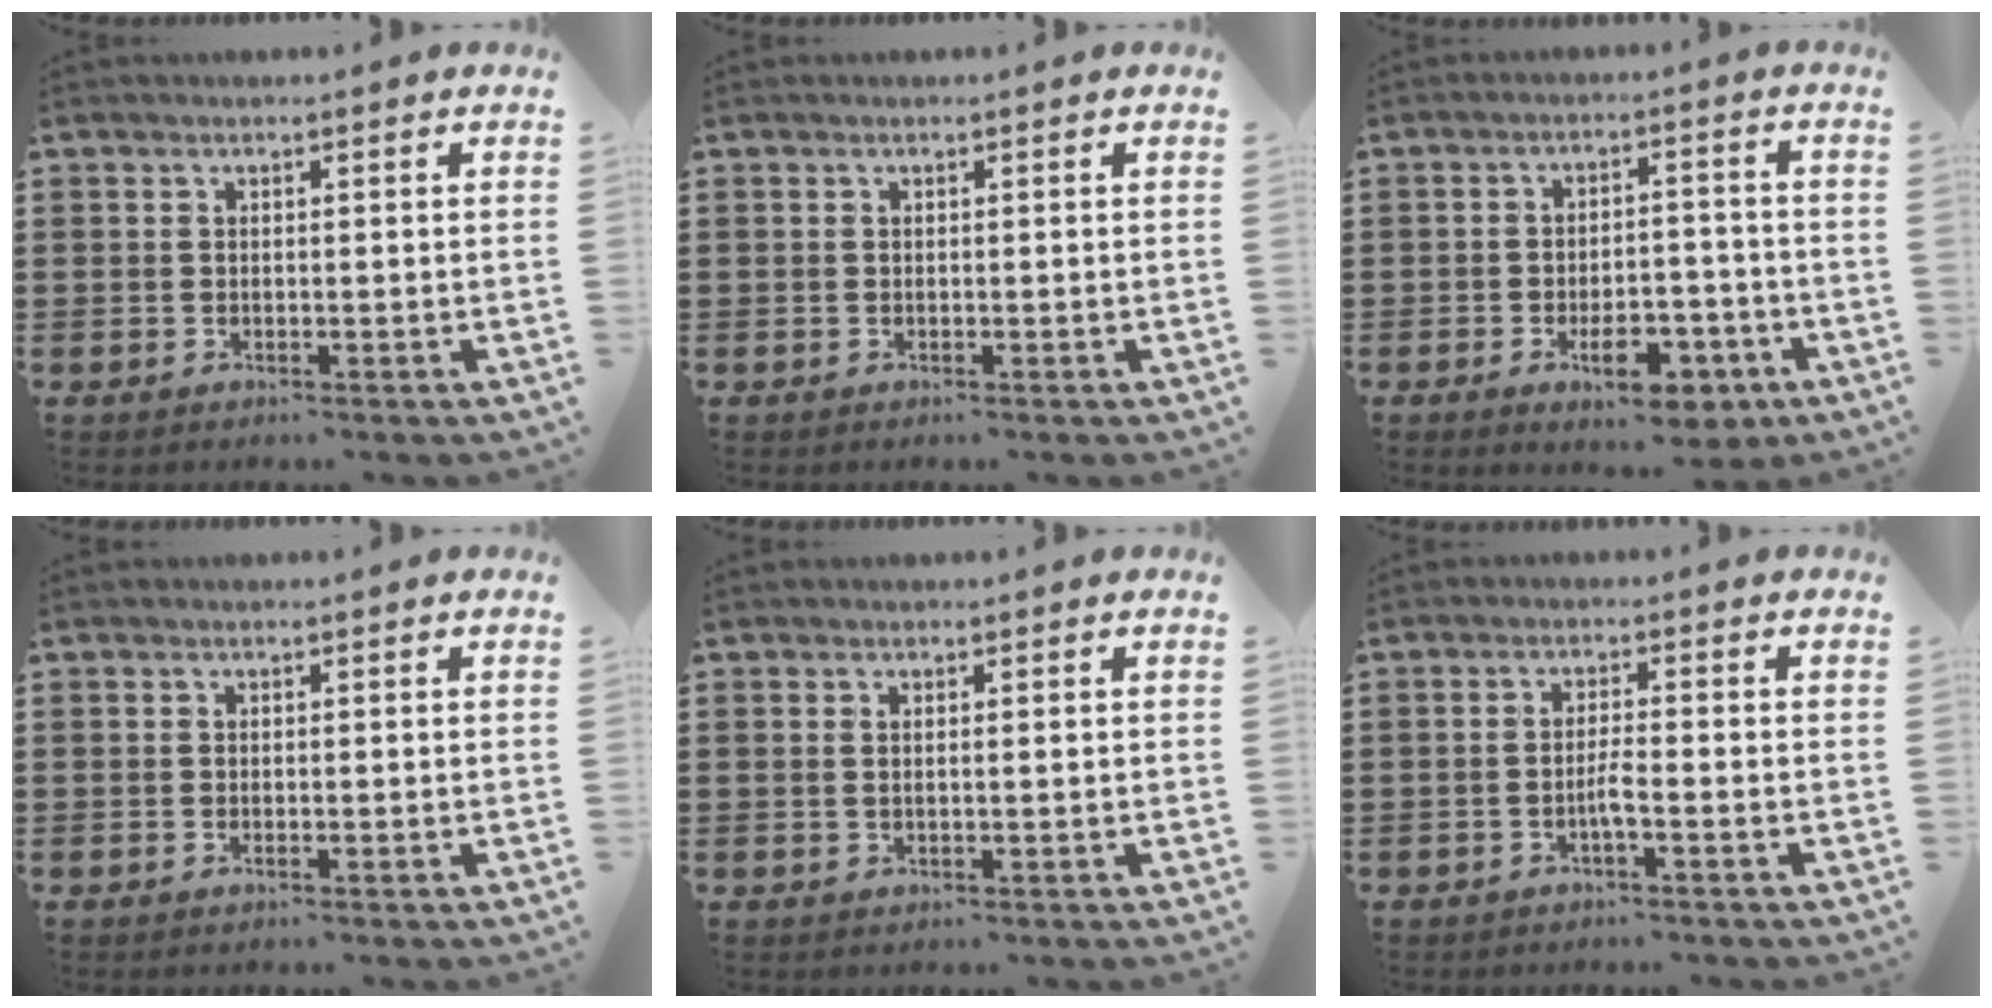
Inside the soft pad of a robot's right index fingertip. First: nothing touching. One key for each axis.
{"total": 0.0}
{"total": 8.4, "fx": -4.6, "fy": 3.5, "fz": 6.2, "tx": -0.090, "ty": 0.009, "tz": -0.075}
{"total": 0.0}
{"total": 0.8, "fx": 0.2, "fy": 0.1, "fz": 0.8, "tx": -0.015, "ty": 0.000, "tz": 0.004}
{"total": 2.4, "fx": -1.1, "fy": 0.0, "fz": 2.1, "tx": -0.046, "ty": -0.003, "tz": -0.024}